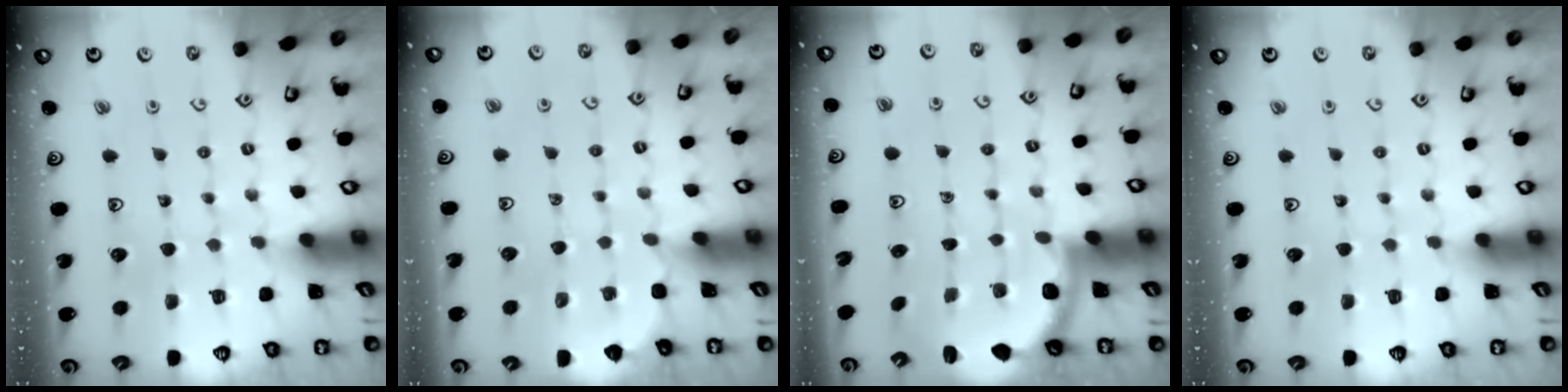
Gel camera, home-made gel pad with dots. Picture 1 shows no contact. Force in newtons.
{"total": 2.1, "press": 2.1, "slide": 0.2}
{"total": 3.3, "press": 2.9, "slide": 1.5}
{"total": 0.0}